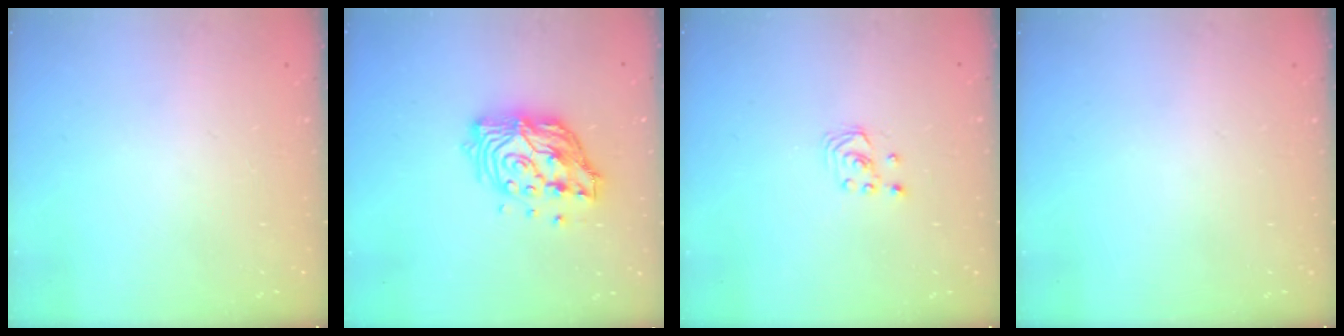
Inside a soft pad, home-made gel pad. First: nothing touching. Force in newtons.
{"total": 14.1, "press": 14.0, "slide": 1.3}
{"total": 1.9, "press": 1.9, "slide": 0.2}
{"total": 0.0}